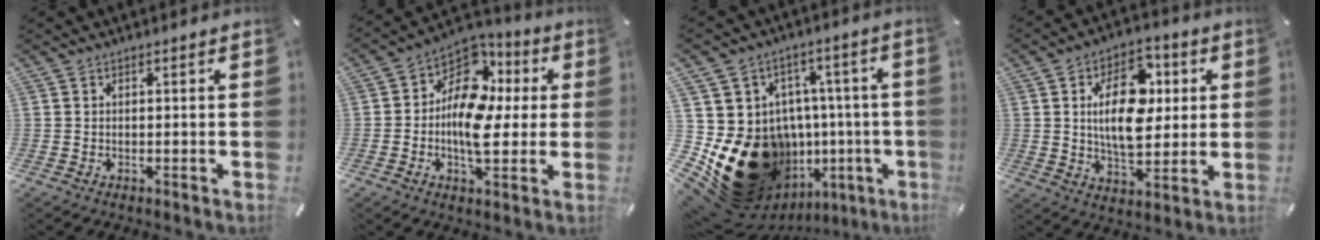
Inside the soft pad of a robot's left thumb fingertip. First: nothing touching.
{"total": 14.2, "force": [-0.1, 10.0, 10.1], "torque": [-0.173, -0.011, -0.004]}
{"total": 25.1, "force": [-7.3, 18.1, 15.7], "torque": [-0.236, 0.009, -0.062]}
{"total": 15.6, "force": [3.0, 9.7, 11.9], "torque": [-0.203, 0.005, 0.047]}